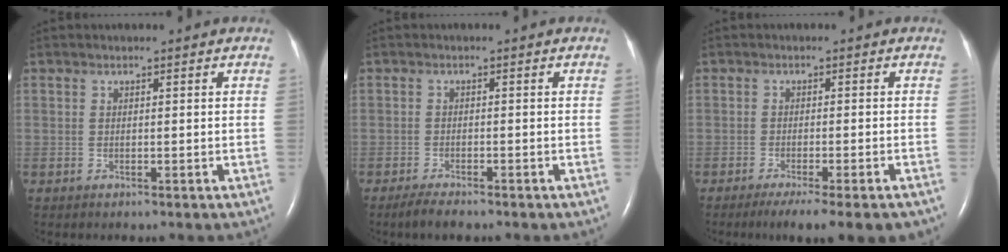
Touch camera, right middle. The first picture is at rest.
{"total": 2.9, "force": [-2.3, 0.5, 1.7], "torque": [-0.039, -0.008, -0.039]}
{"total": 9.6, "force": [-7.3, 0.8, 6.1], "torque": [-0.072, -0.016, -0.105]}